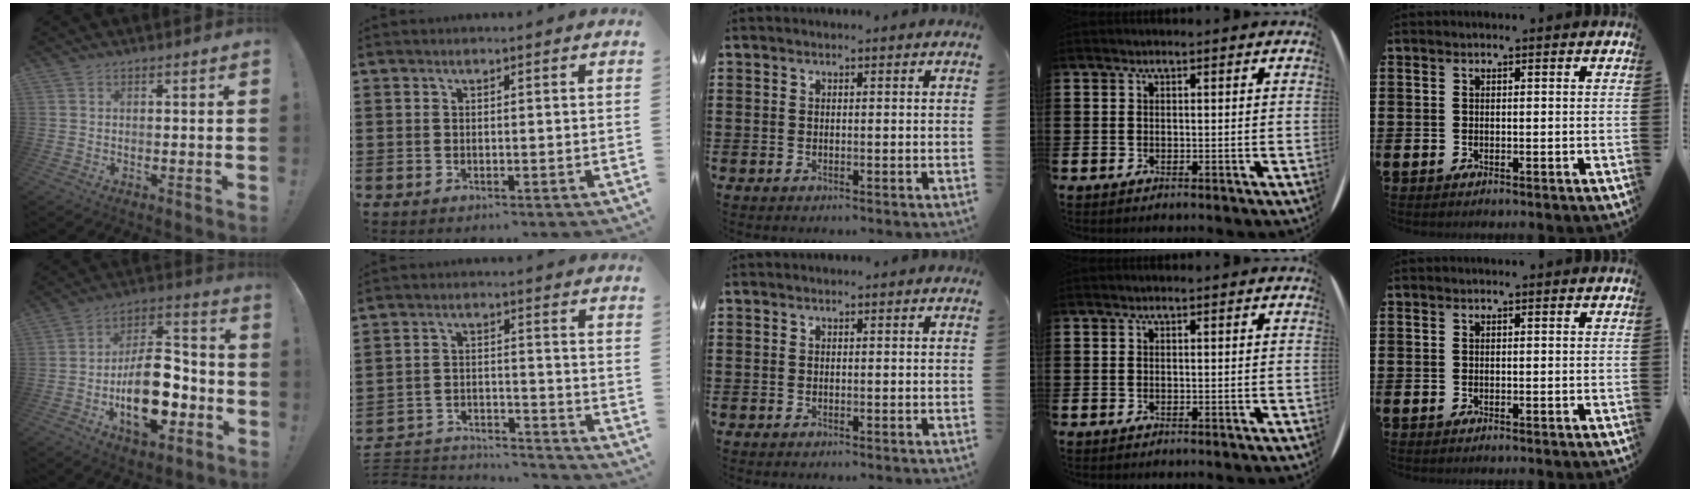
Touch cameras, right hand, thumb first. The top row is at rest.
{"thumb": {"total": 20.5, "force": [-6.5, 11.7, 15.5], "torque": [-0.253, 0.049, -0.095]}, "index": {"total": 4.2, "force": [-4.1, 0.6, 0.6], "torque": [-0.023, 0.003, -0.087]}}